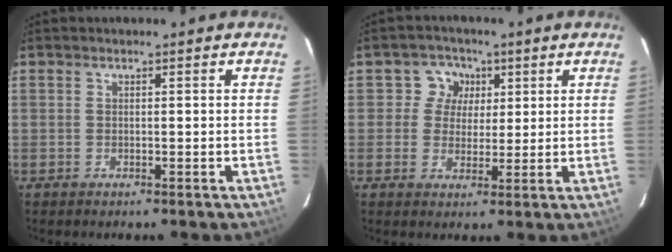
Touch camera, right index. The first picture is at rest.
{"total": 5.3, "force": [1.3, 5.1, 0.6], "torque": [0.009, 0.011, 0.016]}